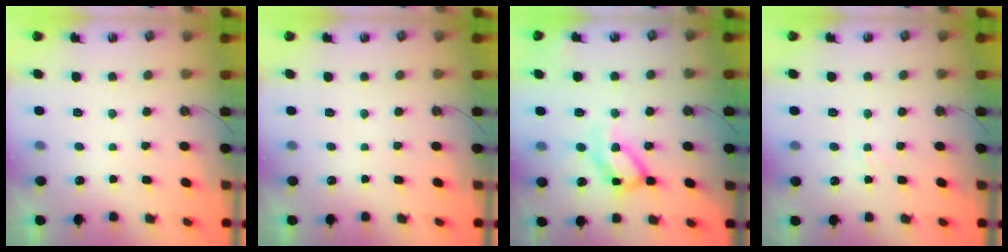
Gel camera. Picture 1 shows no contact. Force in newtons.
{"total": 0.0}
{"total": 14.1, "press": 14.1, "slide": 0.3}
{"total": 2.7, "press": 2.7, "slide": 0.4}